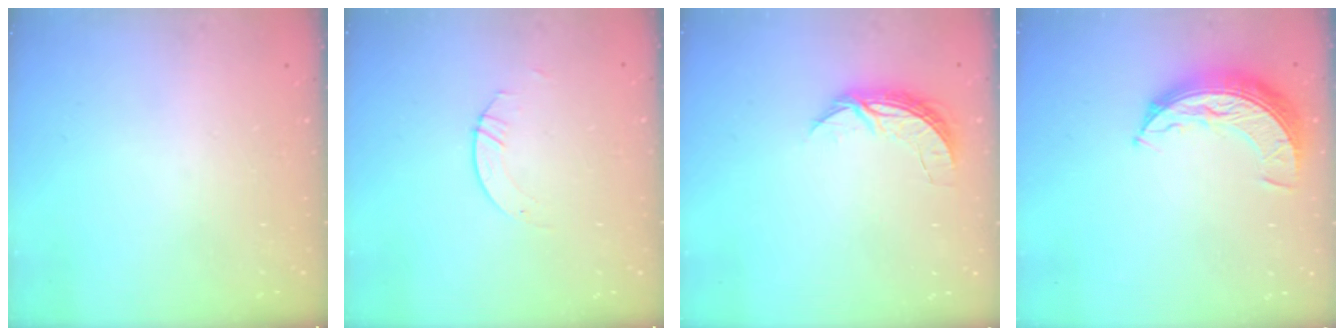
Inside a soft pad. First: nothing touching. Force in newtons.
{"total": 1.1, "press": 1.1, "slide": 0.1}
{"total": 6.5, "press": 6.5, "slide": 0.5}
{"total": 9.5, "press": 9.5, "slide": 0.5}